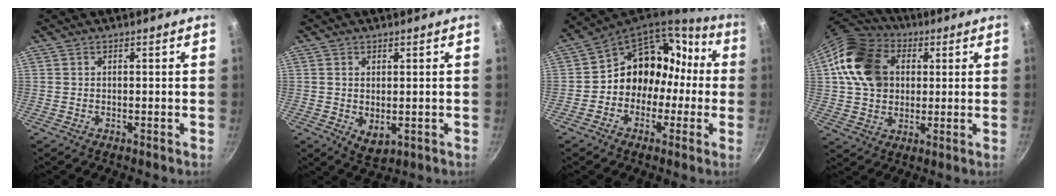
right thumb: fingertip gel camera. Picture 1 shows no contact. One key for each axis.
{"total": 4.0, "fx": 0.0, "fy": 2.4, "fz": 3.2, "tx": -0.050, "ty": -0.014, "tz": 0.006}
{"total": 14.7, "fx": -1.5, "fy": 13.0, "fz": 6.8, "tx": -0.034, "ty": 0.080, "tz": -0.031}
{"total": 17.2, "fx": 3.9, "fy": 13.3, "fz": 10.2, "tx": -0.166, "ty": 0.015, "tz": 0.061}